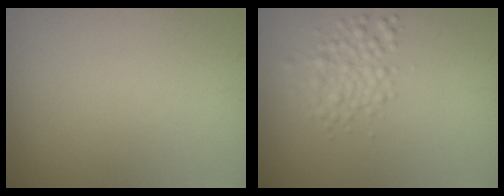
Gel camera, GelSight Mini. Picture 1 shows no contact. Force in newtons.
{"total": 2.8, "press": 2.8, "slide": 0.0}